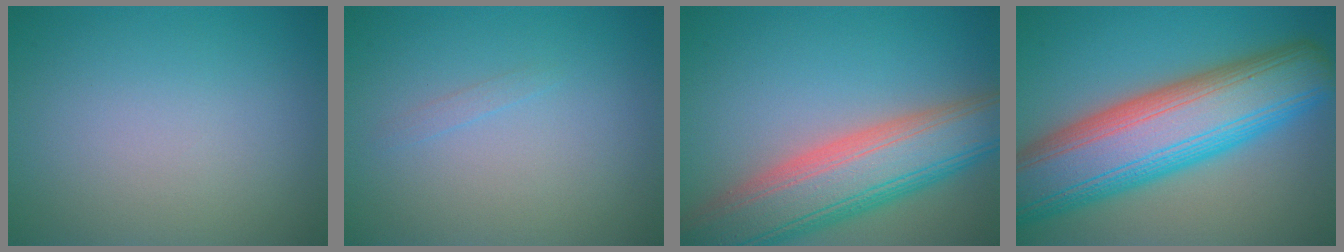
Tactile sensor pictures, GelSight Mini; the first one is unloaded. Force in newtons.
{"total": 0.5, "press": 0.5, "slide": 0.1}
{"total": 10.2, "press": 10.2, "slide": 0.7}
{"total": 13.8, "press": 13.8, "slide": 0.4}